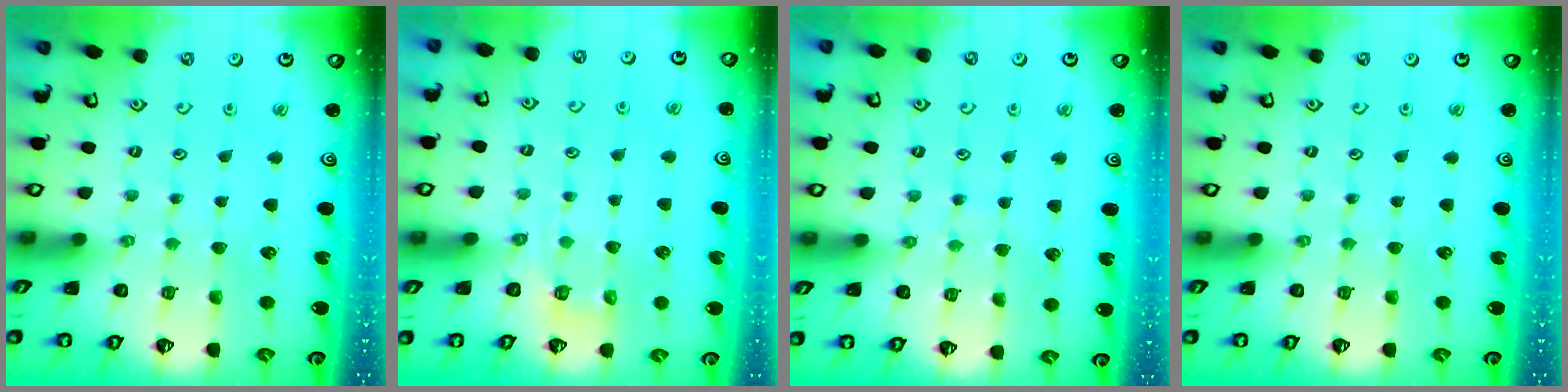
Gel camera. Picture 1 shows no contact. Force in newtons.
{"total": 2.1, "press": 1.0, "slide": 1.9}
{"total": 5.4, "press": 5.3, "slide": 0.6}
{"total": 0.0}